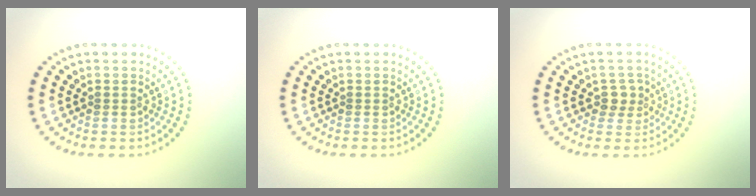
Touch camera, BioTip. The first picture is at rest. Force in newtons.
{"total": 0.0}
{"total": 1.6, "press": 1.3, "slide": 0.8}